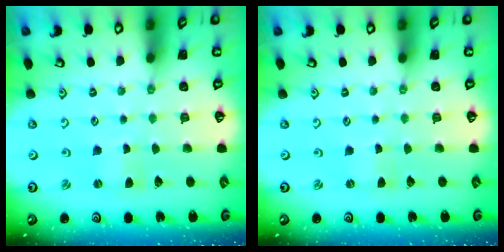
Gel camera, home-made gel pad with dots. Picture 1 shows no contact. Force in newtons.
{"total": 0.0}